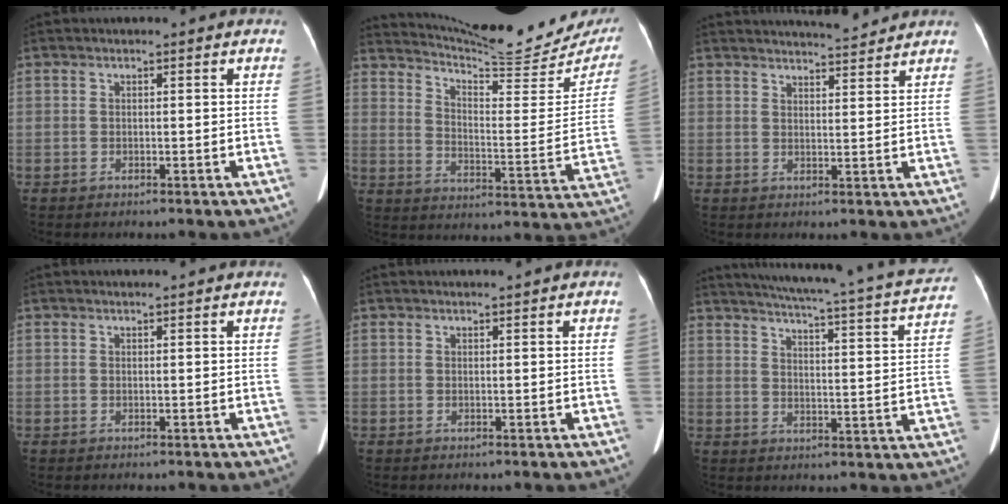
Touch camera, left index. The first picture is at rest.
{"total": 21.3, "force": [20.1, 2.2, 6.7], "torque": [-0.102, -0.077, 0.260]}
{"total": 6.9, "force": [6.7, 0.3, 1.7], "torque": [-0.030, 0.007, 0.087]}
{"total": 2.0, "force": [1.8, -0.1, 0.7], "torque": [-0.012, 0.015, 0.024]}
{"total": 1.1, "force": [1.0, -0.3, 0.4], "torque": [-0.006, 0.009, 0.020]}
{"total": 22.3, "force": [20.0, 1.0, 9.7], "torque": [-0.146, -0.040, 0.241]}